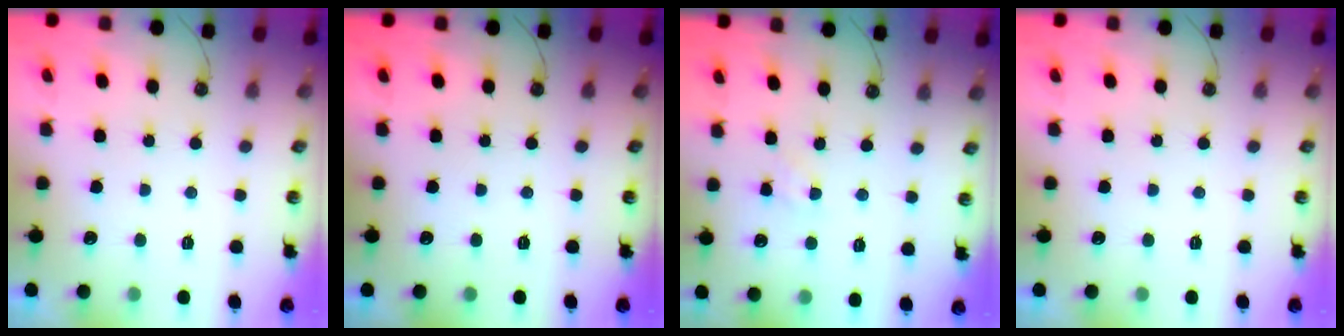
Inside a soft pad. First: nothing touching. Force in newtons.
{"total": 0.0}
{"total": 2.4, "press": 2.4, "slide": 0.4}
{"total": 0.0}